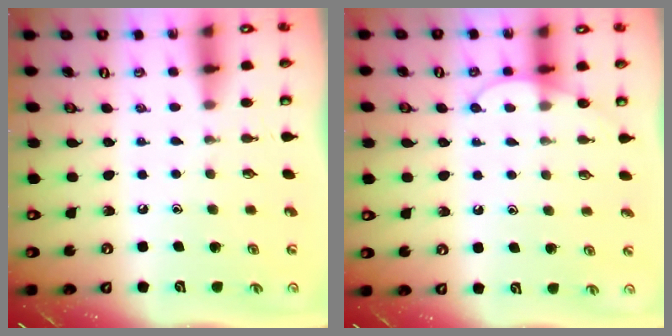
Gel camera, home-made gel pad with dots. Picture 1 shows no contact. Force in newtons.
{"total": 5.5, "press": 5.5, "slide": 0.4}